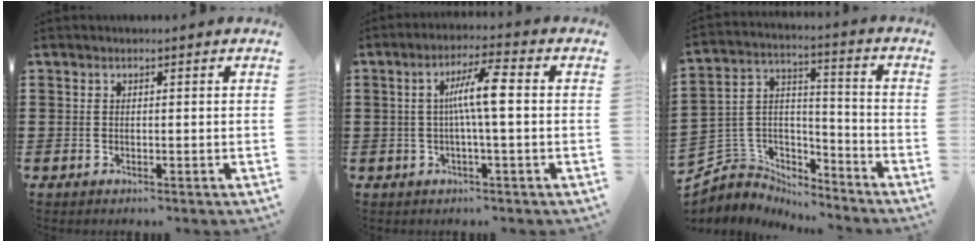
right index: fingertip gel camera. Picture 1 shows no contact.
{"total": 6.7, "force": [0.1, 0.8, 6.7], "torque": [-0.124, 0.006, -0.005]}
{"total": 5.5, "force": [-4.6, 3.1, 0.1], "torque": [-0.030, -0.005, -0.094]}